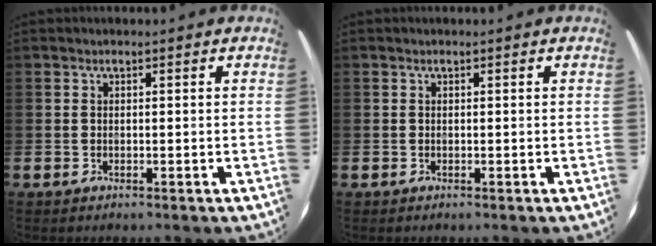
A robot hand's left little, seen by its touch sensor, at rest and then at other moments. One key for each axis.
{"total": 0.0}